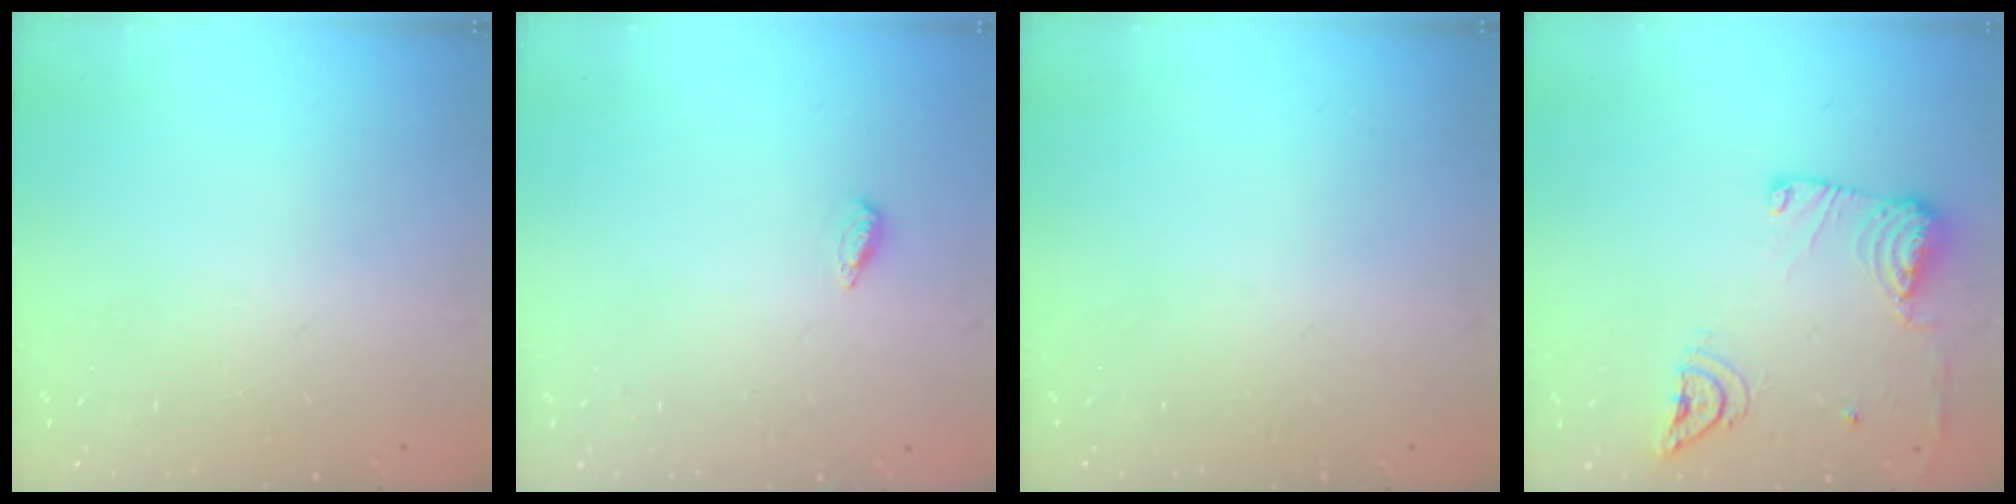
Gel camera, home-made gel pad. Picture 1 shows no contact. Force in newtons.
{"total": 3.1, "press": 3.0, "slide": 0.6}
{"total": 0.0}
{"total": 12.8, "press": 12.7, "slide": 1.6}